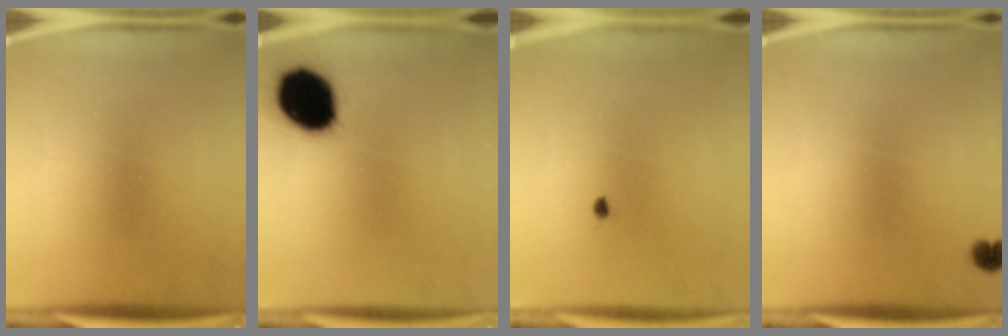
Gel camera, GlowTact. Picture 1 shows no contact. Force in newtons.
{"total": 18.3}
{"total": 0.7}
{"total": 1.5}